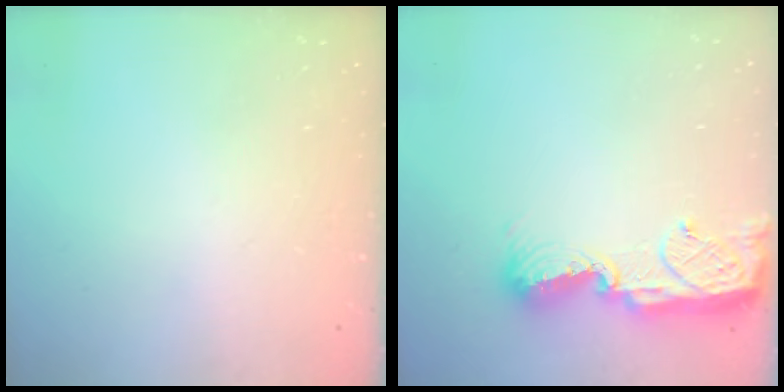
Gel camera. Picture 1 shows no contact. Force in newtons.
{"total": 11.6, "press": 11.5, "slide": 1.1}